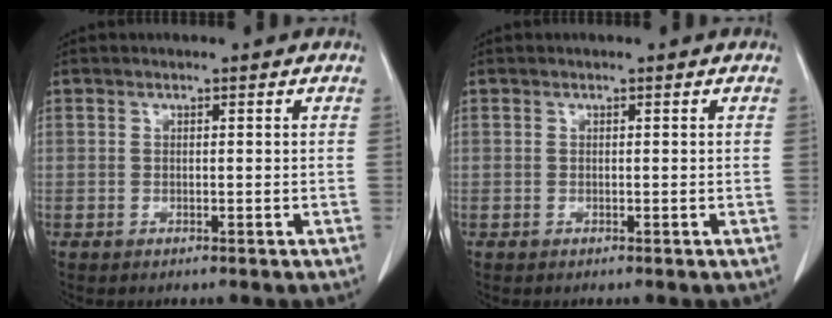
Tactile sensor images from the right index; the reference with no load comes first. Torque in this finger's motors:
{"motor_torque": [0.00, 0.00, 0.00, 0.00]}